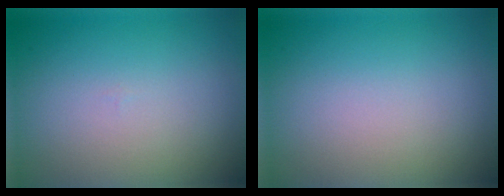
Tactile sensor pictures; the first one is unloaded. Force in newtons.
{"total": 0.0}